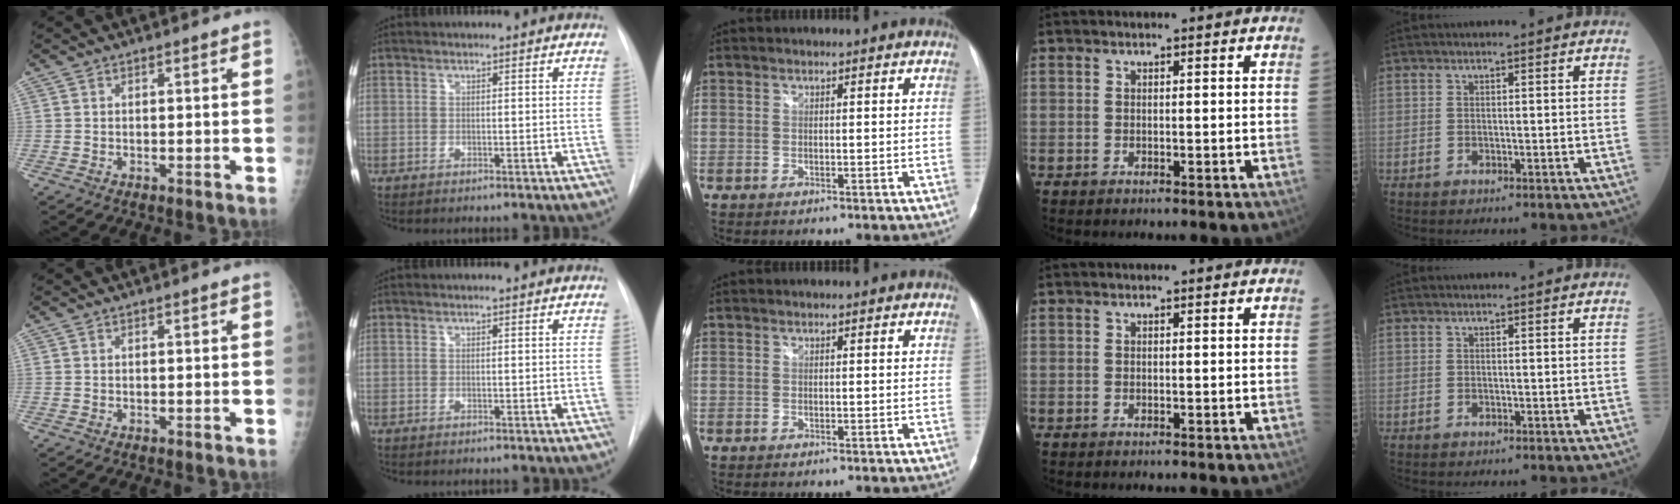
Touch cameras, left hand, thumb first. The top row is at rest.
{}